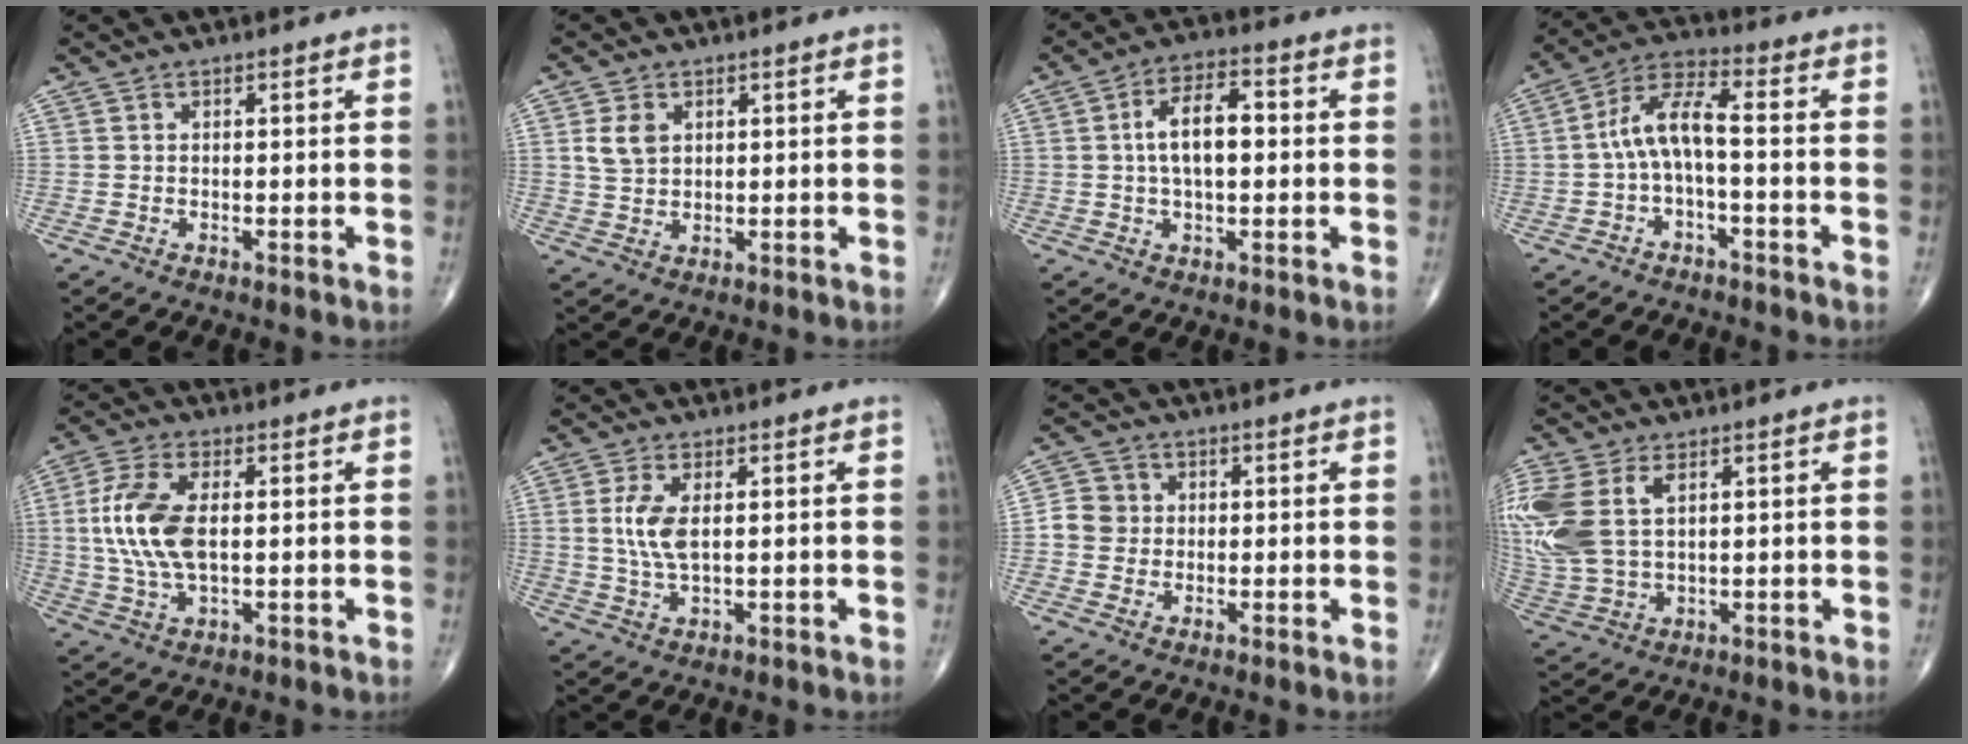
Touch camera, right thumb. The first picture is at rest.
{"total": 4.4, "force": [1.5, 3.2, 2.7], "torque": [-0.042, -0.005, 0.033]}
{"total": 9.0, "force": [0.6, 4.4, 7.8], "torque": [-0.126, 0.017, 0.005]}
{"total": 8.1, "force": [-1.3, 2.6, 7.5], "torque": [-0.150, 0.044, -0.031]}
{"total": 11.6, "force": [0.9, 5.7, 10.1], "torque": [-0.225, 0.003, 0.020]}
{"total": 5.8, "force": [1.0, 2.4, 5.2], "torque": [-0.119, -0.006, 0.024]}
{"total": 4.6, "force": [0.0, 4.4, 1.3], "torque": [-0.003, 0.008, -0.007]}
{"total": 16.3, "force": [4.7, 10.1, 12.0], "torque": [-0.312, 0.001, 0.101]}